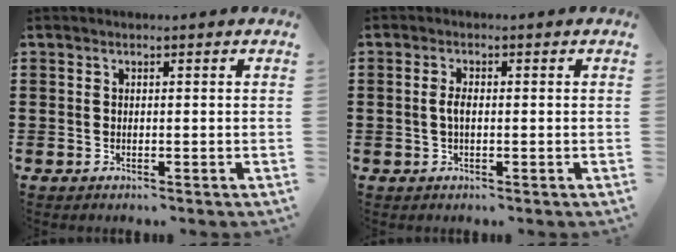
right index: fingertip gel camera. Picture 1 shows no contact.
{"total": 2.2, "force": [-0.2, 0.9, 2.1], "torque": [-0.047, -0.002, -0.006]}